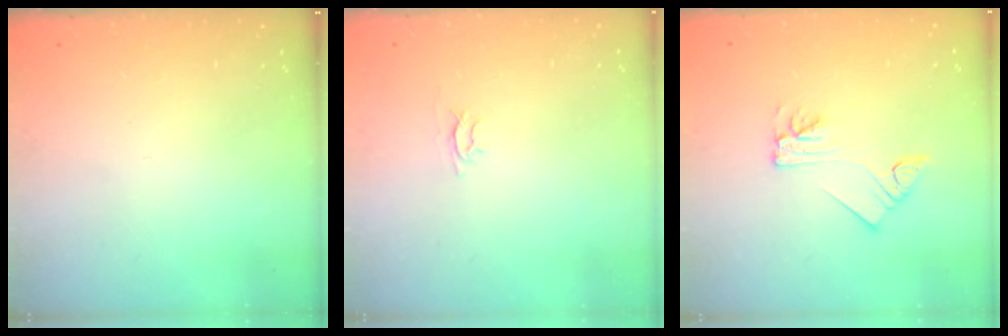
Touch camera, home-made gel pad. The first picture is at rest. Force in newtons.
{"total": 2.4, "press": 2.4, "slide": 0.3}
{"total": 5.4, "press": 5.4, "slide": 0.6}